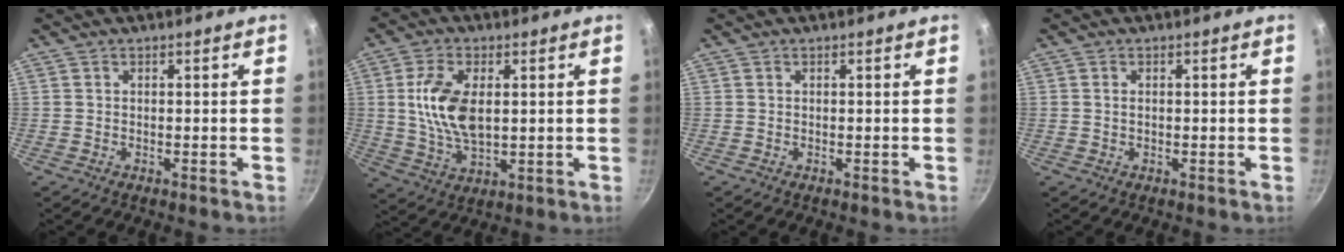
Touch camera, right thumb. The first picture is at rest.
{"total": 11.6, "force": [1.8, 6.3, 9.5], "torque": [-0.177, -0.006, 0.037]}
{"total": 0.0}
{"total": 0.9, "force": [0.1, 0.6, 0.6], "torque": [-0.009, 0.002, 0.002]}